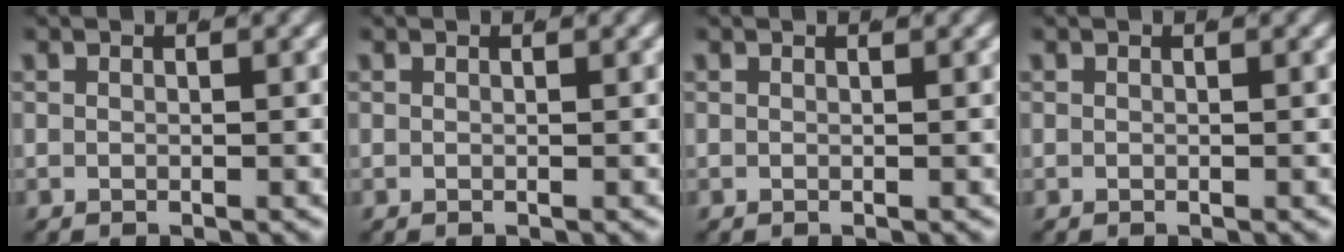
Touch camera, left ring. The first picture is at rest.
{"total": 0.0}
{"total": 0.0}
{"total": 0.0}